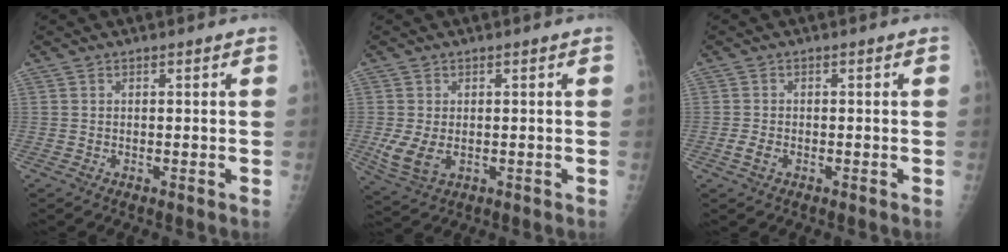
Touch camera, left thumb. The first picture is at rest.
{"total": 6.2, "force": [-1.0, 3.8, 4.8], "torque": [-0.102, -0.005, -0.011]}
{"total": 2.3, "force": [-1.0, 1.4, 1.6], "torque": [-0.035, 0.007, -0.019]}